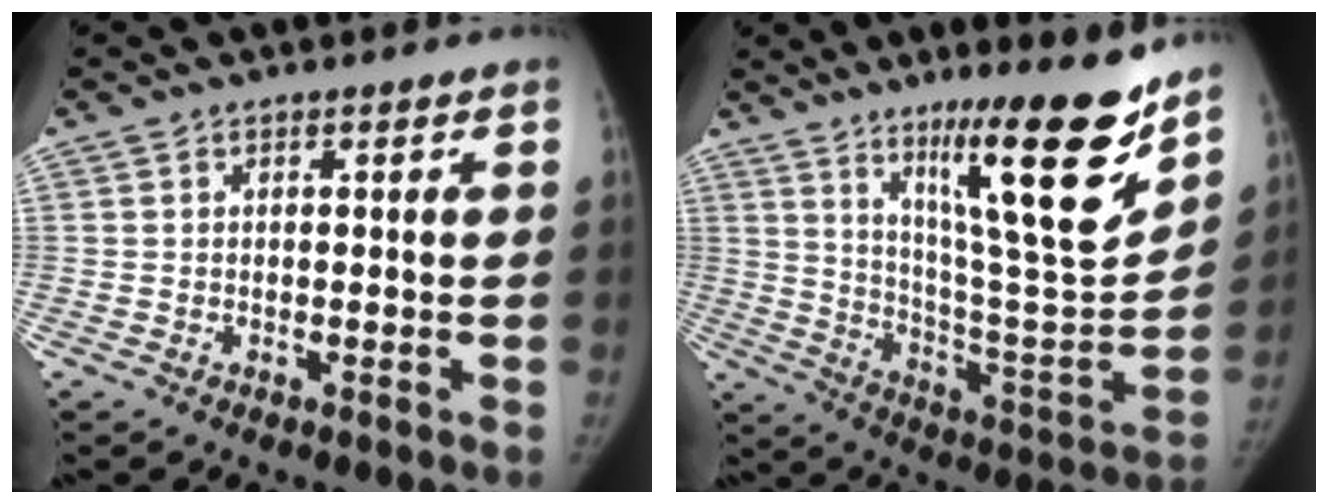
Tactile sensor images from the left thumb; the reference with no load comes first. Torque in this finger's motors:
{"motor_torque": [0.17, 0.25, 1.68, -1.09, 0.43]}